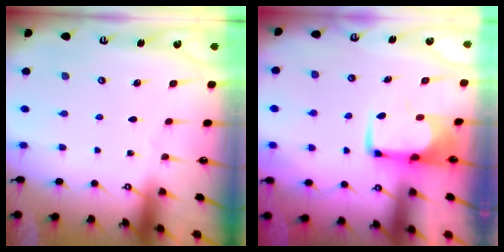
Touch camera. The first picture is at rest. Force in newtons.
{"total": 0.8, "press": 0.5, "slide": 0.6}